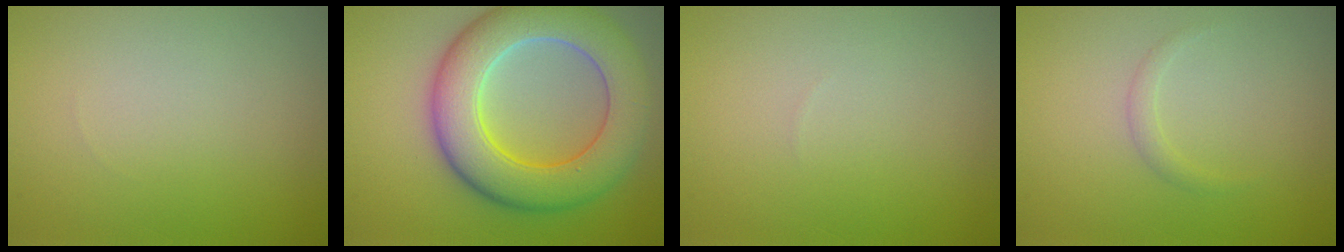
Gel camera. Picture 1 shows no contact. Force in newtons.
{"total": 9.4, "press": 9.4, "slide": 0.4}
{"total": 0.0}
{"total": 0.9, "press": 0.9, "slide": 0.0}